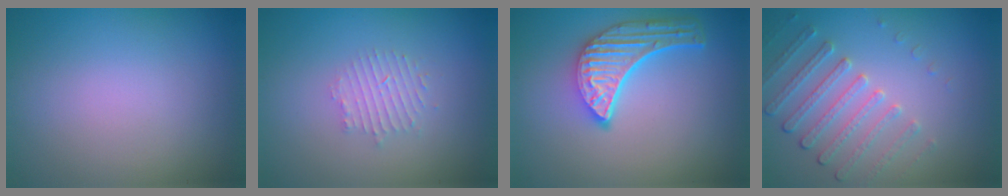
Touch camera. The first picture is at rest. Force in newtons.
{"total": 1.8, "press": 1.7, "slide": 0.4}
{"total": 5.2, "press": 4.0, "slide": 3.3}
{"total": 2.5, "press": 2.2, "slide": 1.3}